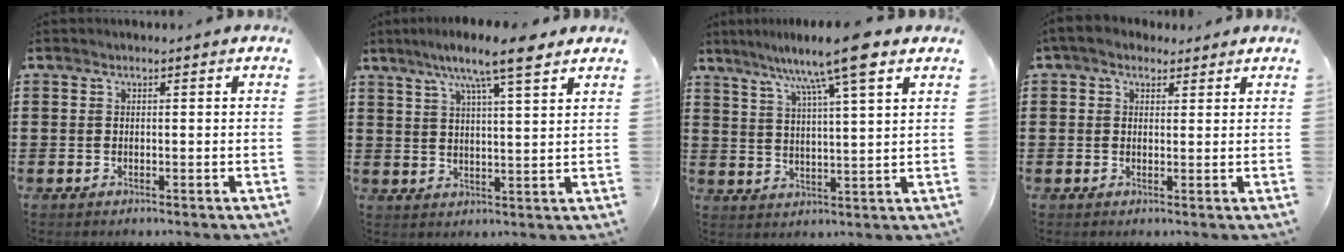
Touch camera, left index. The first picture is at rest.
{"total": 8.6, "force": [6.3, 0.9, 5.8], "torque": [-0.119, -0.010, 0.108]}
{"total": 9.7, "force": [7.1, 0.3, 6.6], "torque": [-0.123, -0.024, 0.116]}
{"total": 3.0, "force": [2.1, 1.9, 0.9], "torque": [-0.027, 0.007, 0.038]}